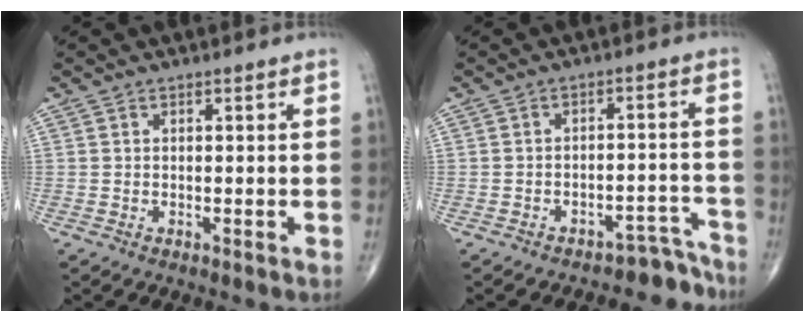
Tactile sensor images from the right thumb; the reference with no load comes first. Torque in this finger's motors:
{"motor_torque": [-0.38, -0.25, -0.21, -0.26, 0.01]}